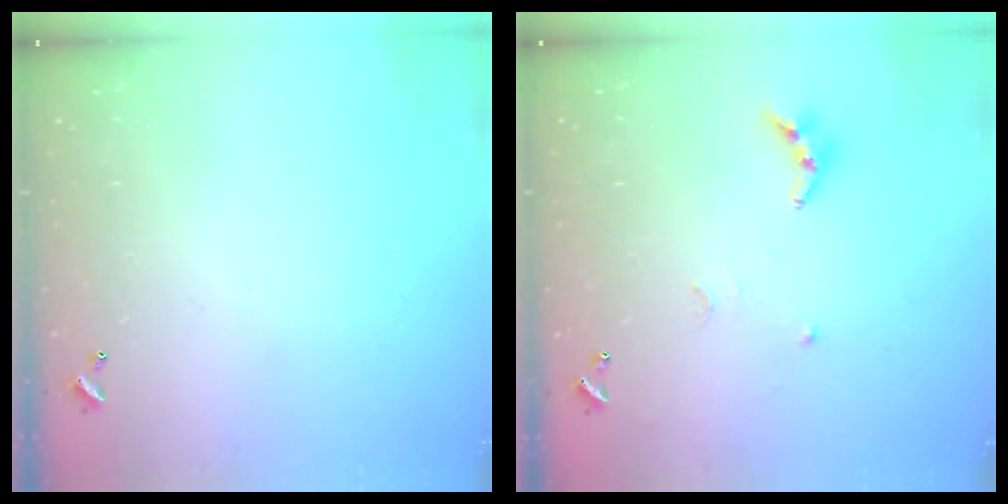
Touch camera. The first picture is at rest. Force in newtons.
{"total": 7.9, "press": 7.9, "slide": 0.2}